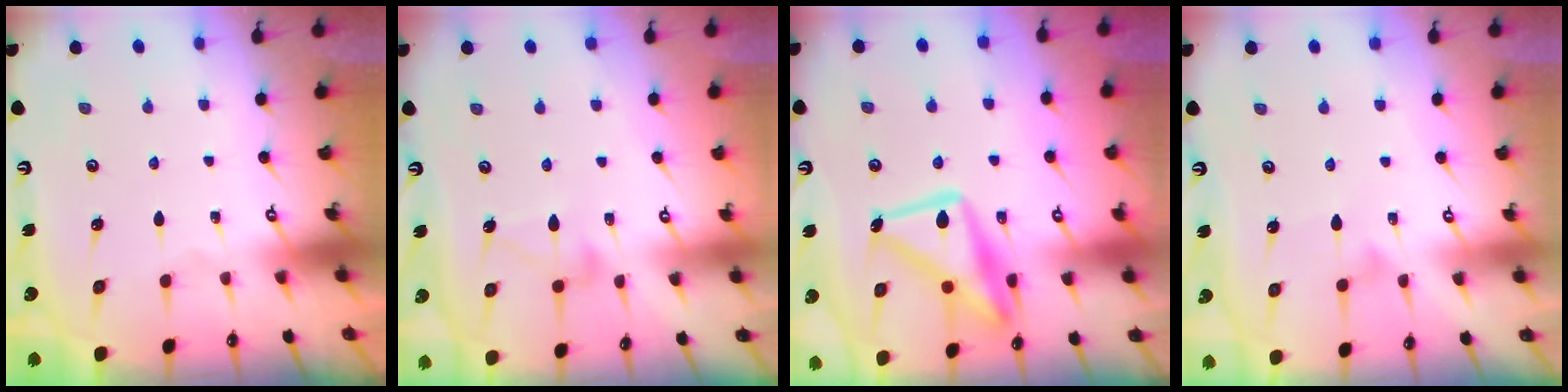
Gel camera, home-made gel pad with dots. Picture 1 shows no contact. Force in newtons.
{"total": 10.4, "press": 10.4, "slide": 0.4}
{"total": 17.4, "press": 17.3, "slide": 1.7}
{"total": 3.7, "press": 3.7, "slide": 0.2}